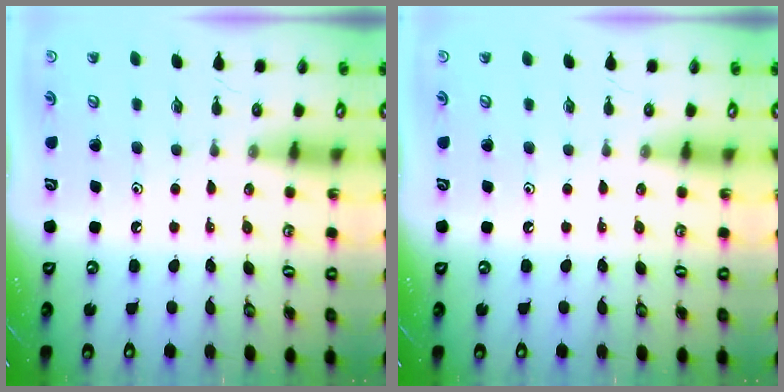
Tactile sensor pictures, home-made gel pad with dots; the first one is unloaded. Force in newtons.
{"total": 0.0}